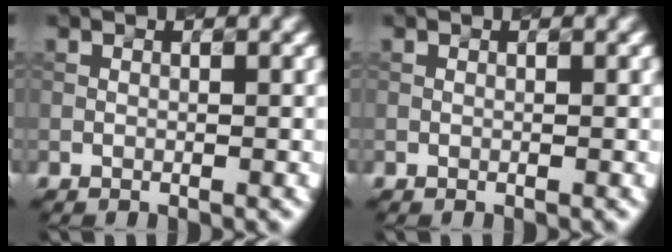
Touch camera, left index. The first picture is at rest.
{"total": 0.0}